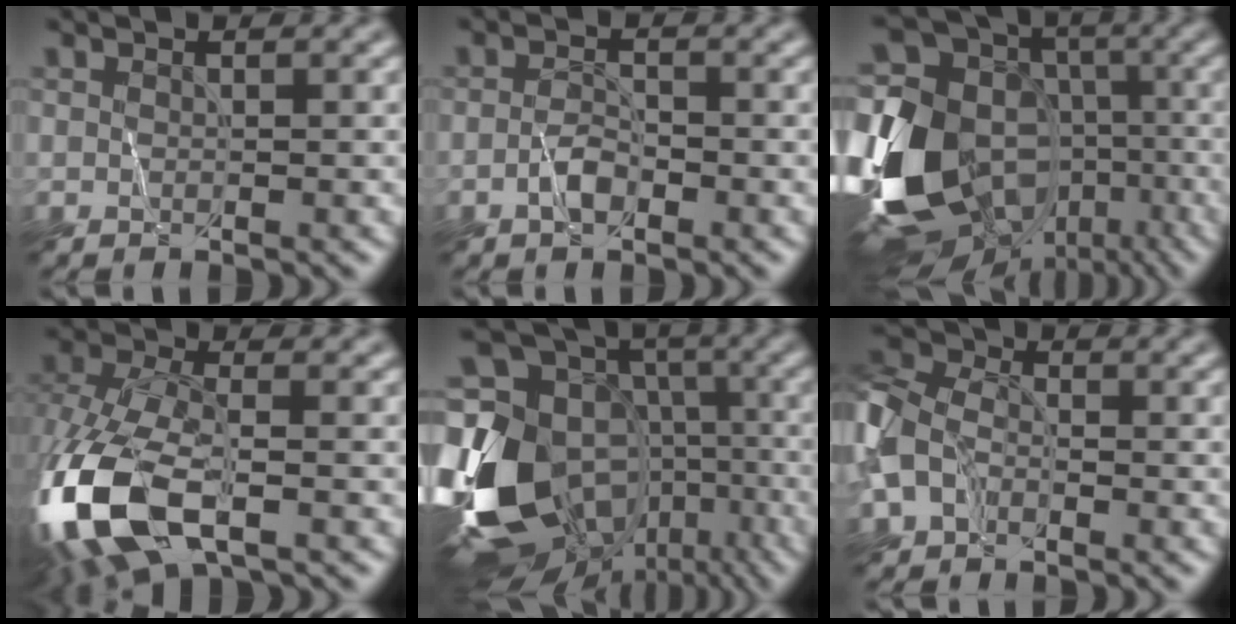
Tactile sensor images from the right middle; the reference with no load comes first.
{"total": 2.0, "force": [-1.0, 0.9, 1.4], "torque": [-0.027, 0.003, -0.022]}
{"total": 18.4, "force": [-4.1, 14.5, 10.6], "torque": [-0.246, -0.004, -0.042]}
{"total": 12.3, "force": [-4.4, 6.1, 9.8], "torque": [-0.232, -0.016, -0.085]}
{"total": 19.6, "force": [-5.9, 14.7, 11.4], "torque": [-0.246, 0.002, -0.064]}
{"total": 6.4, "force": [-1.9, 4.7, 4.0], "torque": [-0.106, 0.005, -0.056]}